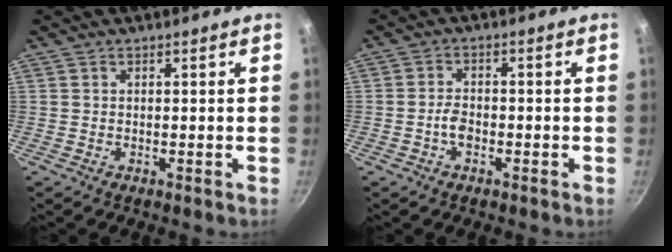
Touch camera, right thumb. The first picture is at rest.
{"total": 3.0, "force": [-1.3, 1.9, 1.9], "torque": [-0.027, 0.016, -0.024]}